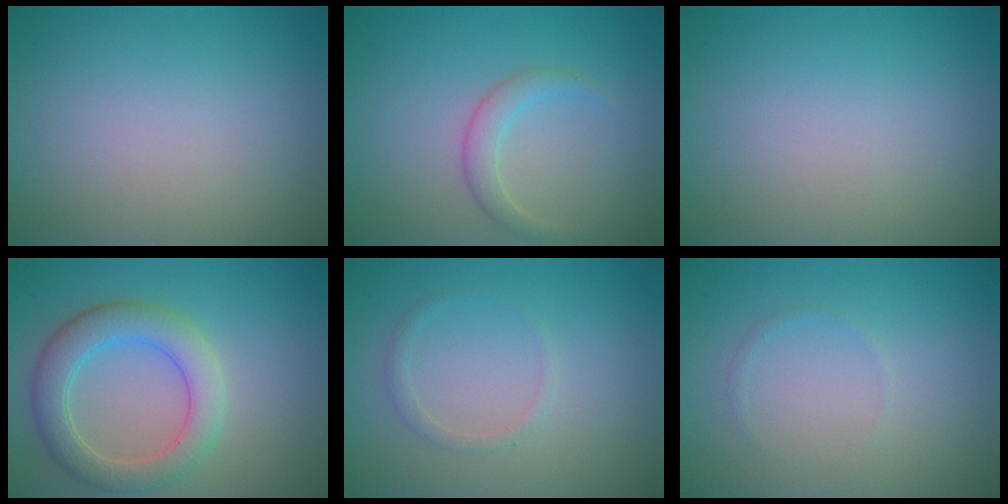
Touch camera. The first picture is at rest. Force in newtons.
{"total": 1.9, "press": 1.9, "slide": 0.1}
{"total": 0.0}
{"total": 4.8, "press": 4.8, "slide": 0.4}
{"total": 1.0, "press": 1.0, "slide": 0.1}
{"total": 0.5, "press": 0.5, "slide": 0.0}